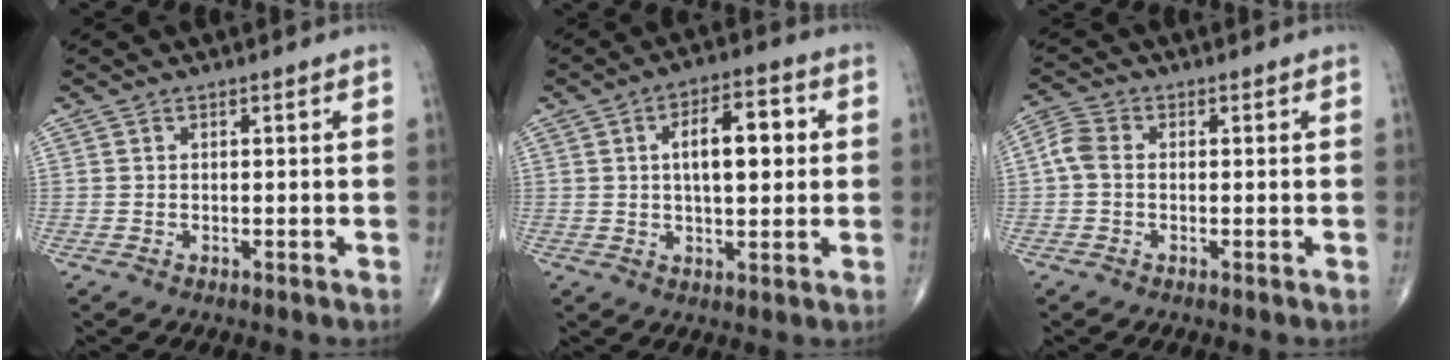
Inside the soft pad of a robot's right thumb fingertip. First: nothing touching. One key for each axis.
{"total": 10.5, "fx": 1.8, "fy": 4.8, "fz": 9.2, "tx": -0.123, "ty": 0.009, "tz": 0.024}
{"total": 3.8, "fx": -0.2, "fy": 2.7, "fz": 2.7, "tx": -0.062, "ty": 0.010, "tz": -0.014}